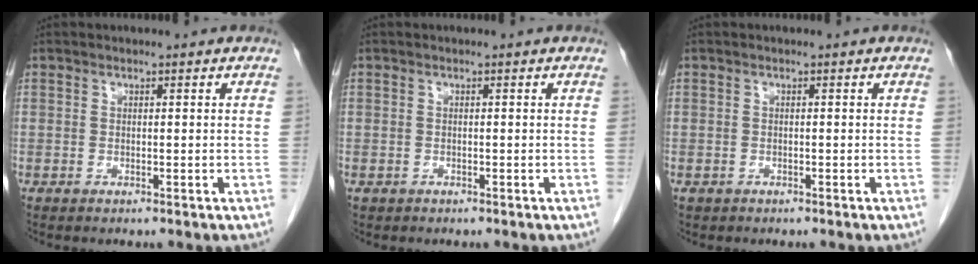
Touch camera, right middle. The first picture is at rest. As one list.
[{"total": 0.5, "force": [-0.2, 0.4, 0.0], "torque": [-0.007, 0.004, -0.003]}, {"total": 0.7, "force": [-0.4, 0.6, 0.0], "torque": [-0.008, 0.004, -0.004]}]